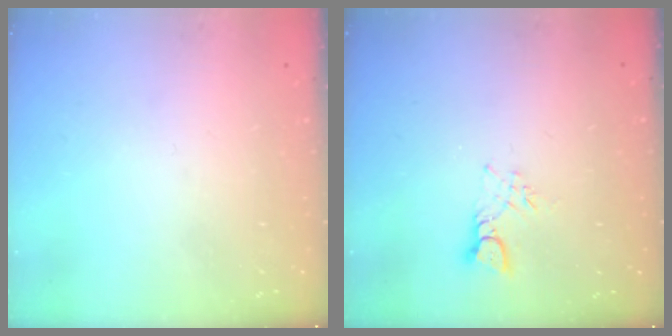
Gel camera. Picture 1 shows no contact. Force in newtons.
{"total": 3.5, "press": 3.5, "slide": 0.1}